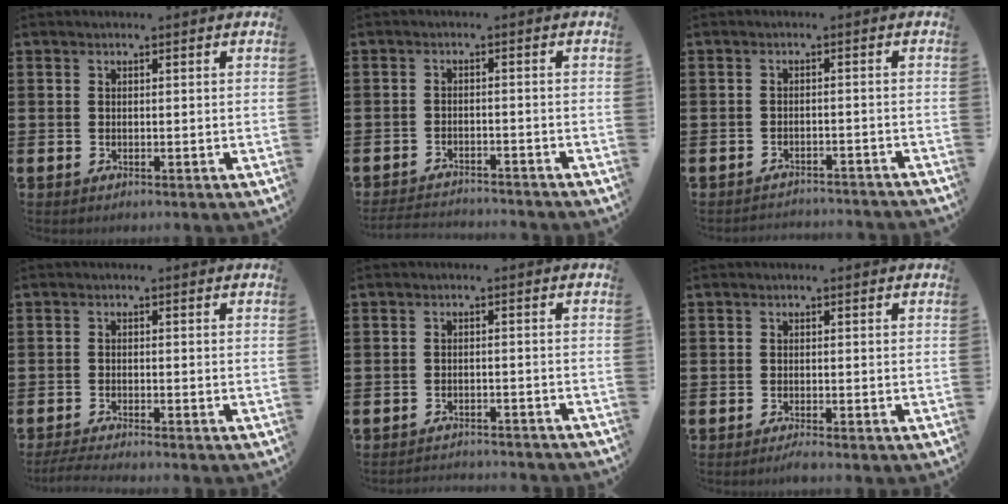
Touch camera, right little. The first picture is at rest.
{"total": 2.5, "force": [-2.4, -0.1, 0.0], "torque": [-0.003, 0.002, -0.052]}
{"total": 1.9, "force": [-1.9, -0.1, -0.1], "torque": [-0.002, 0.005, -0.041]}
{"total": 1.7, "force": [-1.4, 0.0, 0.9], "torque": [-0.014, 0.001, -0.026]}
{"total": 1.9, "force": [-1.9, -0.1, -0.1], "torque": [-0.001, 0.005, -0.041]}
{"total": 0.9, "force": [-0.6, 0.0, 0.7], "torque": [-0.010, -0.002, -0.011]}